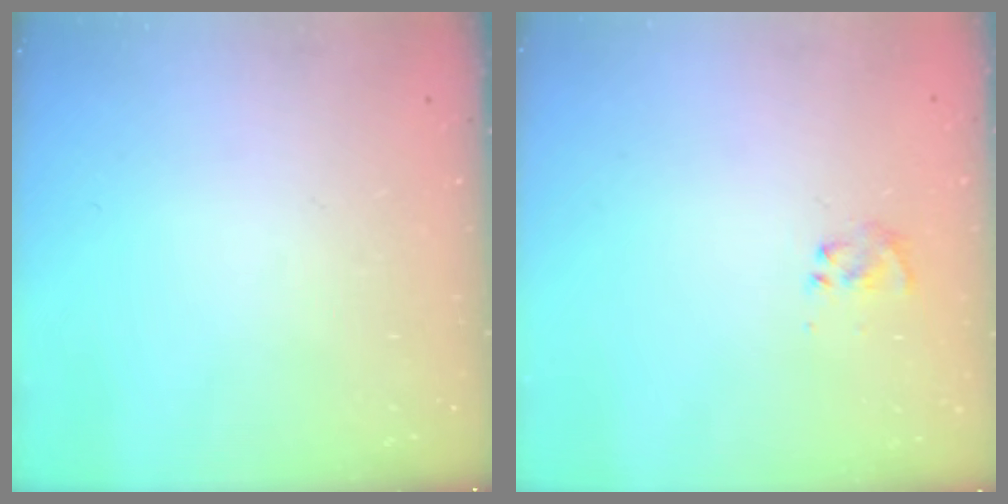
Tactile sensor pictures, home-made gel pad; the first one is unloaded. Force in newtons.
{"total": 2.5, "press": 2.4, "slide": 0.8}